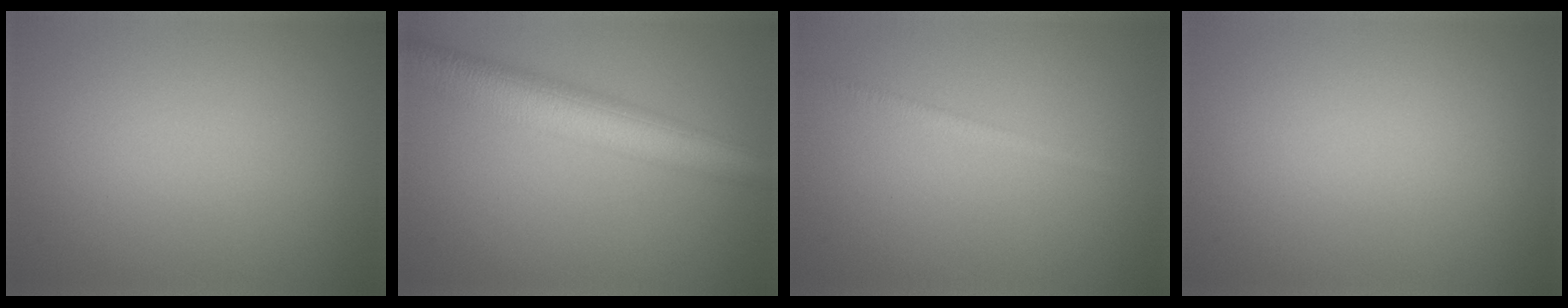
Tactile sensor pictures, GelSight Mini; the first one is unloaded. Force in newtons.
{"total": 7.6, "press": 7.6, "slide": 0.2}
{"total": 1.2, "press": 1.2, "slide": 0.1}
{"total": 0.0}